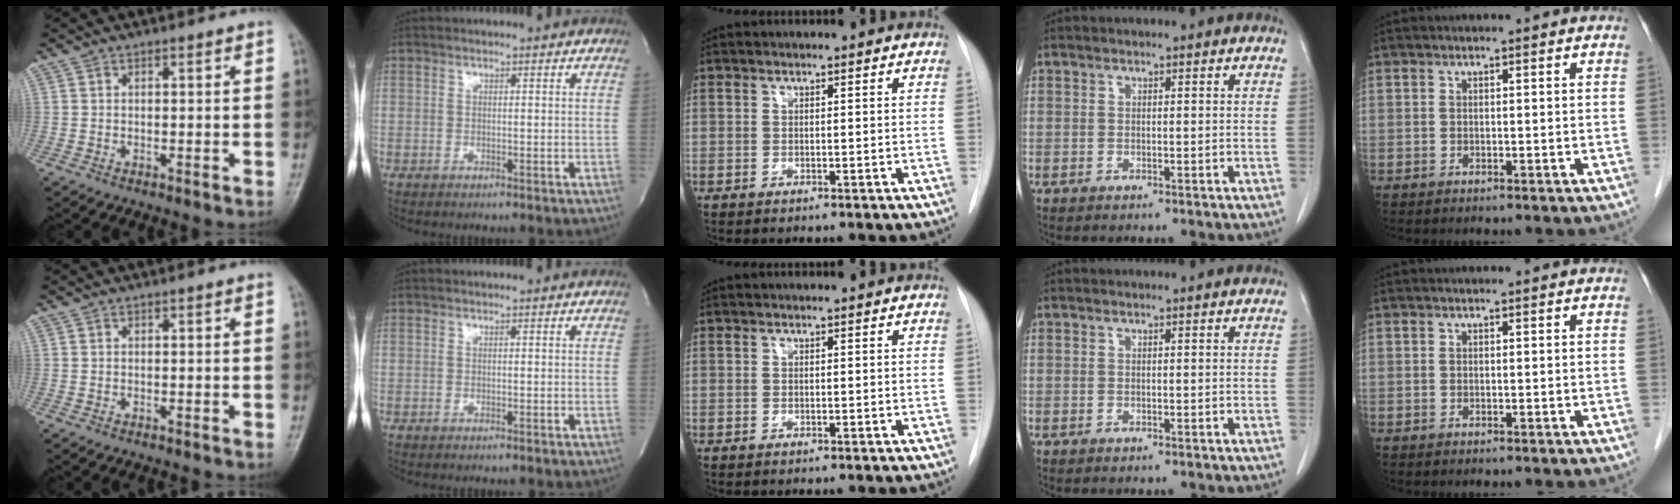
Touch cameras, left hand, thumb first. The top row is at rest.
{}